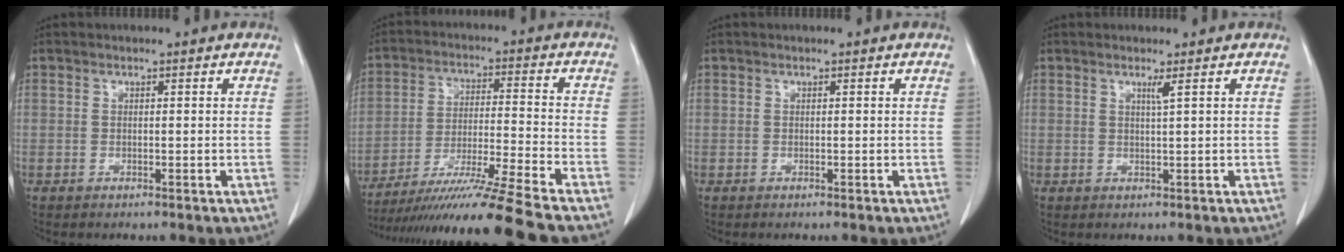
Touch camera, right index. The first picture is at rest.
{"total": 17.1, "force": [-14.5, -3.1, 8.5], "torque": [-0.153, -0.035, -0.247]}
{"total": 0.0}
{"total": 1.2, "force": [0.6, -0.5, 0.9], "torque": [-0.027, -0.008, 0.015]}